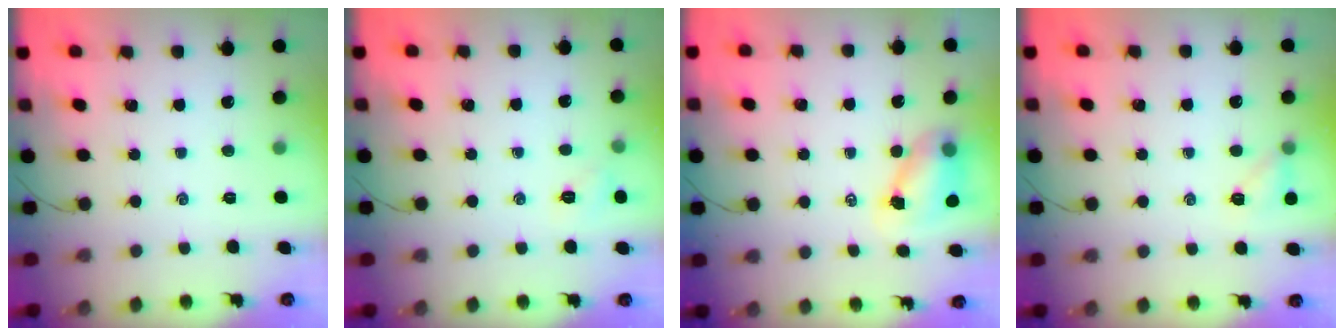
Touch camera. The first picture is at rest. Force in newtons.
{"total": 4.8, "press": 4.7, "slide": 1.3}
{"total": 6.4, "press": 6.4, "slide": 1.0}
{"total": 5.6, "press": 5.4, "slide": 1.7}